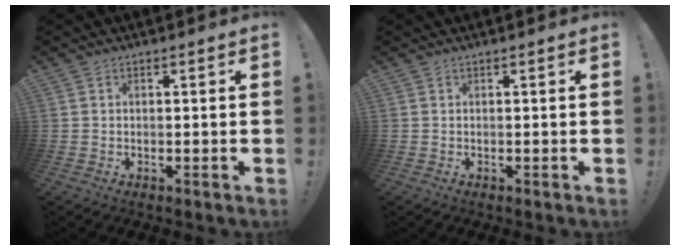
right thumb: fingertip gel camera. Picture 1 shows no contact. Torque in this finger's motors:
{"motor_torque": [0.00, 0.00, 0.00, 0.00, 0.00]}